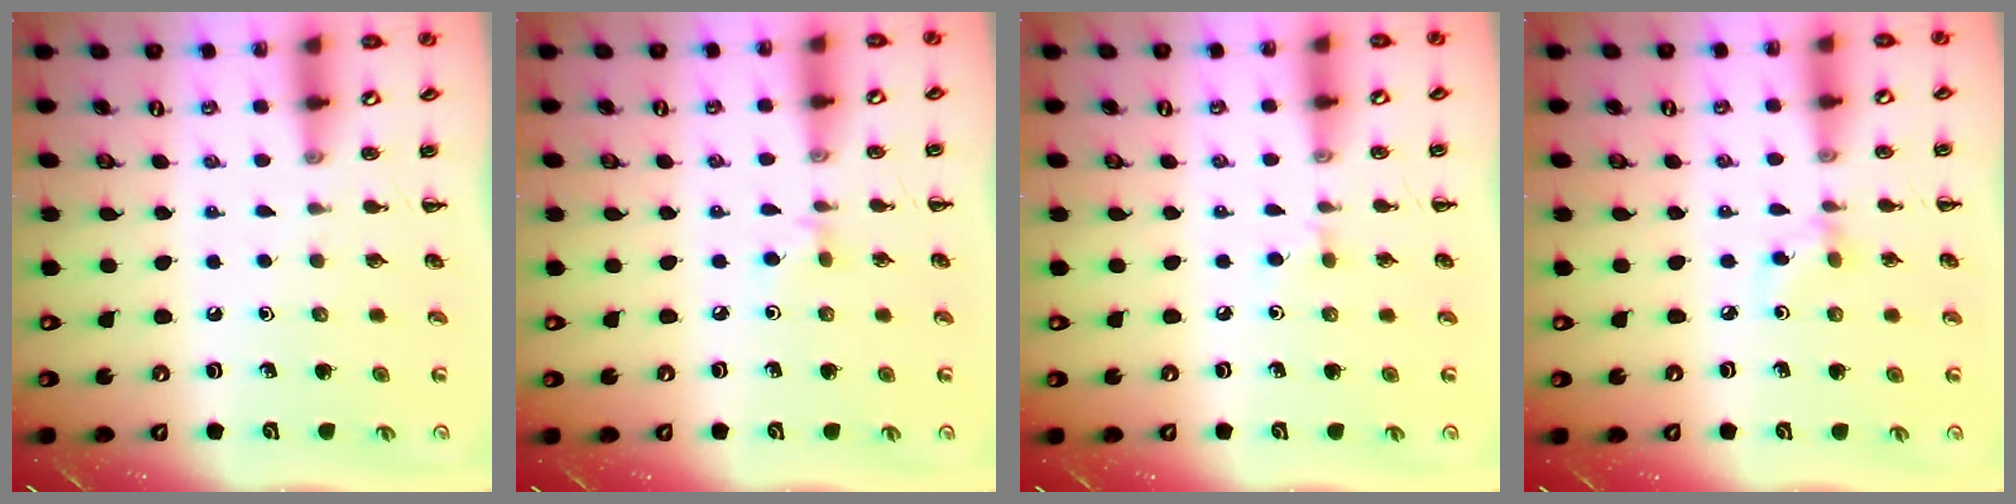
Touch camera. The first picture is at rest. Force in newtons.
{"total": 2.7, "press": 2.5, "slide": 1.0}
{"total": 4.2, "press": 3.9, "slide": 1.5}
{"total": 3.0, "press": 2.8, "slide": 0.9}